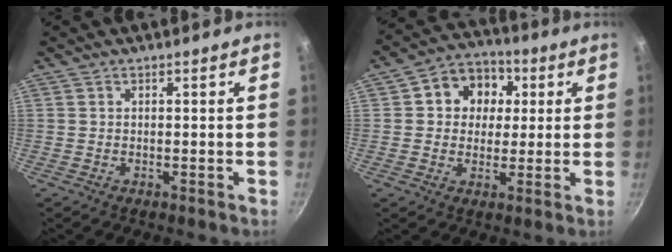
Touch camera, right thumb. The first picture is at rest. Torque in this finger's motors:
{"motor_torque": [-0.36, 0.43, -0.09, 0.07, 0.06]}